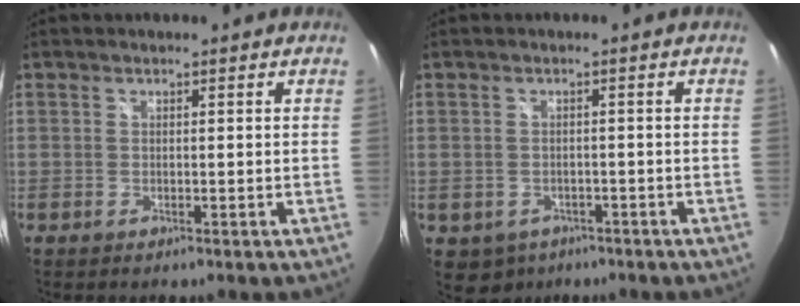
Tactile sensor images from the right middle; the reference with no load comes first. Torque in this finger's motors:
{"motor_torque": [0.27, -0.18, -0.01, 0.01]}